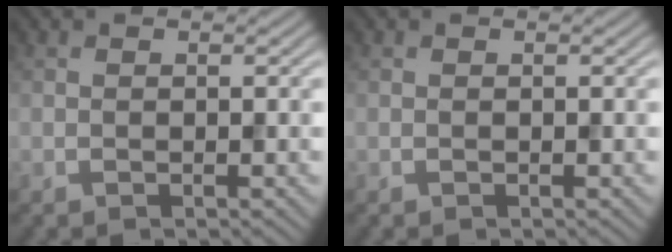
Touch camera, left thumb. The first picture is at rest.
{"total": 0.0}